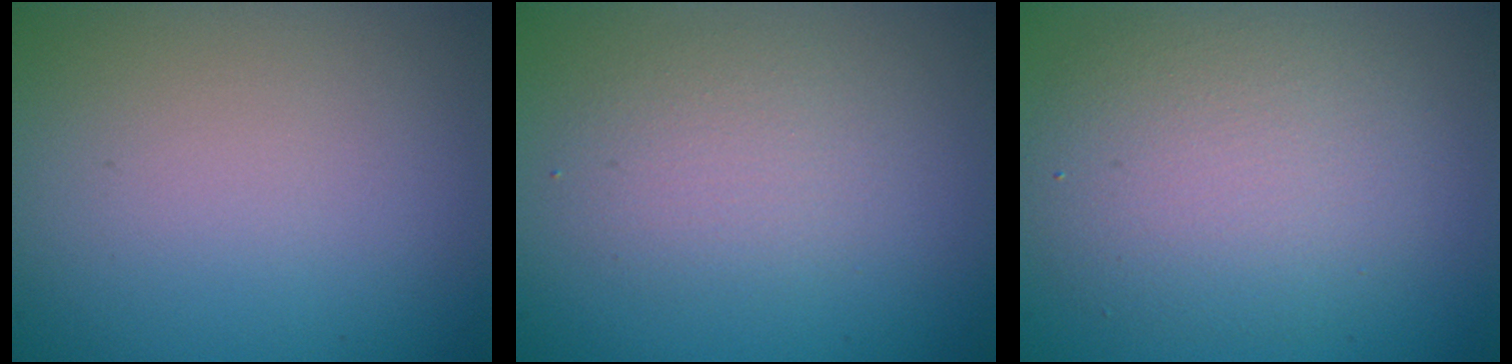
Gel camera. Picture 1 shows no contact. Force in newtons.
{"total": 2.1, "press": 2.0, "slide": 0.1}
{"total": 5.1, "press": 5.1, "slide": 0.3}